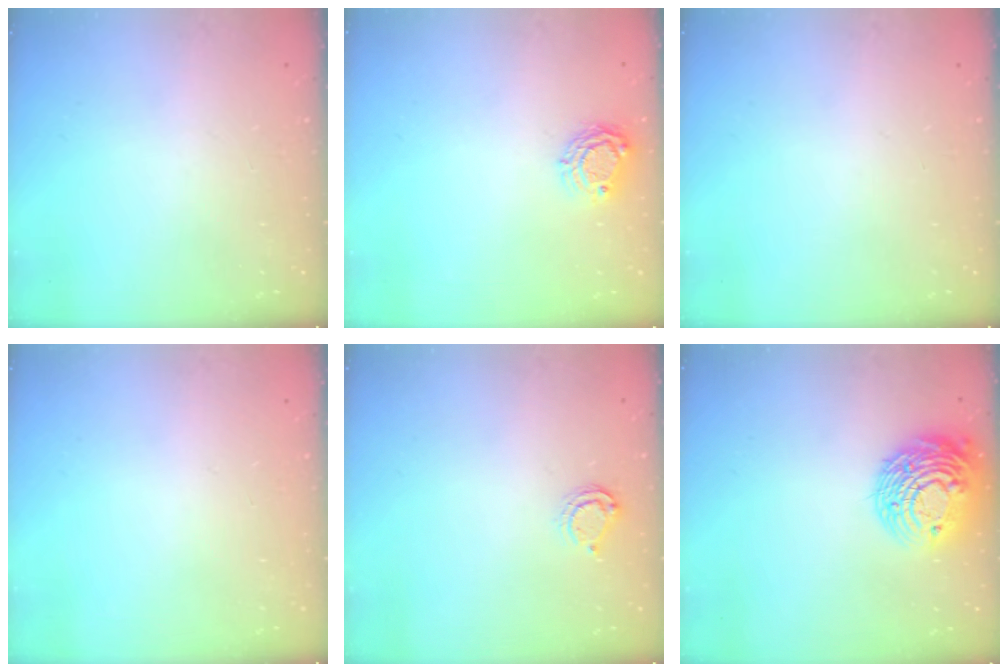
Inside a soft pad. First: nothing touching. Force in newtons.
{"total": 6.7, "press": 6.6, "slide": 0.4}
{"total": 0.0}
{"total": 0.0}
{"total": 5.3, "press": 5.3, "slide": 0.7}
{"total": 14.3, "press": 14.2, "slide": 1.2}